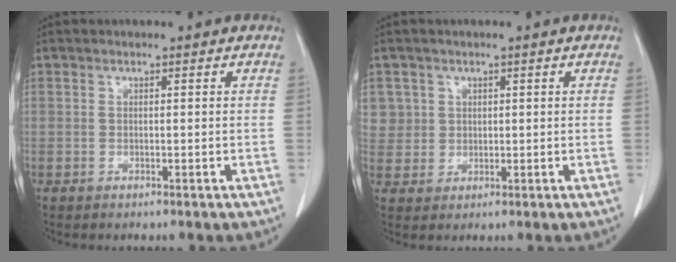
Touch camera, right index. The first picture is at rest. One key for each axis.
{"total": 4.3, "fx": 1.7, "fy": 4.0, "fz": -0.1, "tx": 0.018, "ty": 0.005, "tz": 0.034}